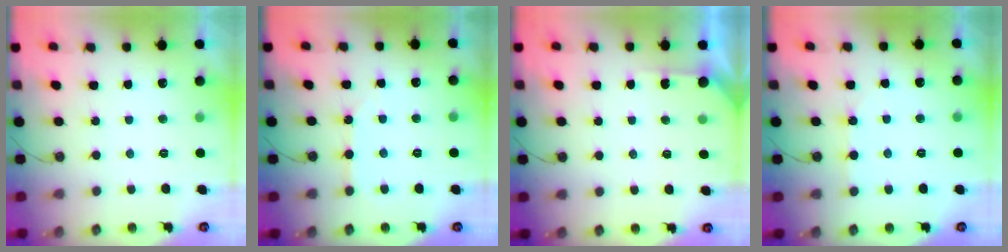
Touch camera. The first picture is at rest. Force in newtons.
{"total": 3.1, "press": 3.1, "slide": 0.5}
{"total": 3.5, "press": 3.5, "slide": 0.4}
{"total": 2.9, "press": 2.8, "slide": 0.5}